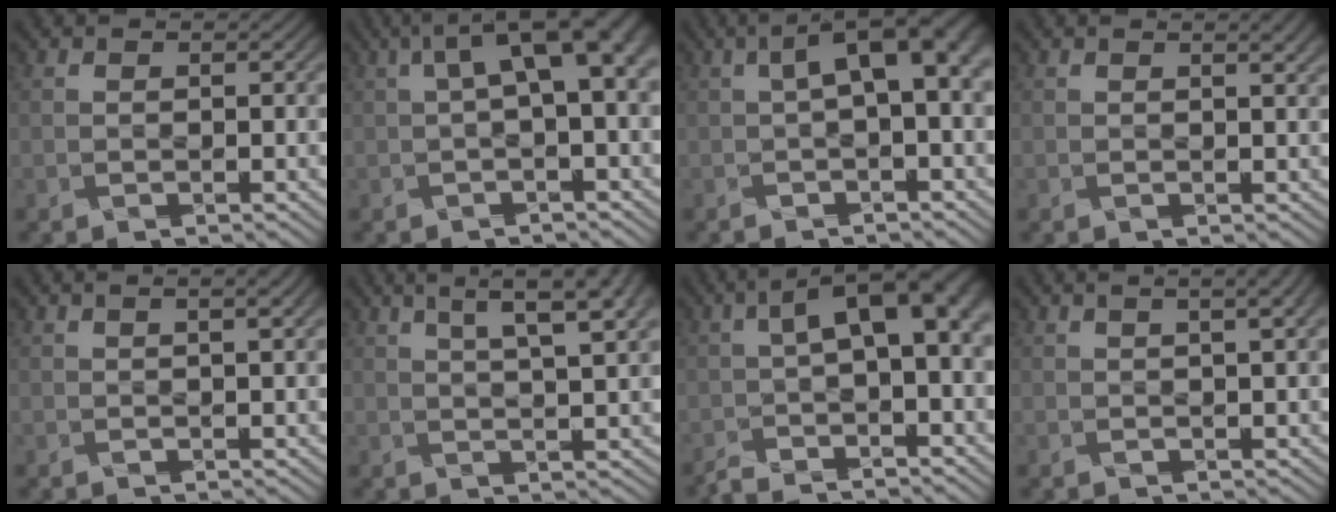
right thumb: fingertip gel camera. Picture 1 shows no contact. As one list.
[{"total": 6.6, "force": [1.2, 2.0, 6.2], "torque": [-0.096, 0.018, 0.021]}, {"total": 5.5, "force": [0.6, 1.6, 5.2], "torque": [-0.078, 0.017, 0.011]}, {"total": 2.4, "force": [1.5, 0.7, 1.7], "torque": [-0.012, -0.002, 0.008]}, {"total": 2.6, "force": [1.0, 0.7, 2.3], "torque": [-0.025, 0.007, 0.001]}, {"total": 8.6, "force": [4.7, 2.1, 6.9], "torque": [-0.082, 0.034, 0.052]}, {"total": 7.5, "force": [-1.9, 2.4, 6.8], "torque": [-0.108, -0.005, -0.035]}, {"total": 4.9, "force": [2.1, 1.8, 4.1], "torque": [-0.042, 0.029, 0.007]}]